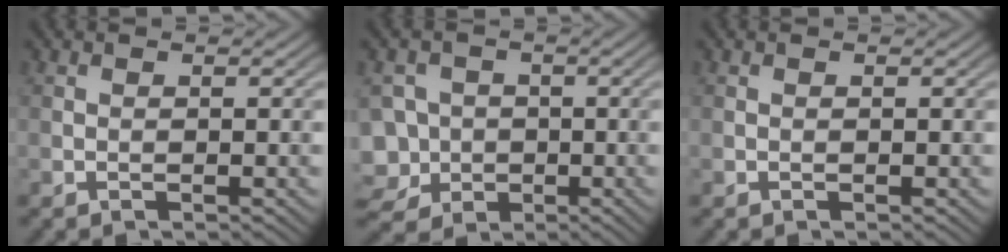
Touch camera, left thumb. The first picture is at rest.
{"total": 7.2, "force": [-2.4, 6.3, 2.4], "torque": [-0.071, -0.013, -0.064]}
{"total": 0.0}